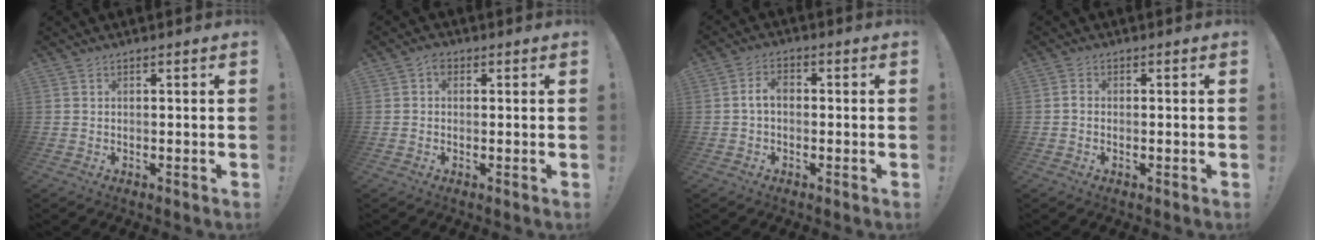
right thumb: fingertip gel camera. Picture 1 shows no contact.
{"total": 1.9, "force": [0.1, 1.4, 1.2], "torque": [-0.025, 0.007, 0.000]}
{"total": 4.3, "force": [-0.2, 2.6, 3.4], "torque": [-0.065, 0.015, -0.003]}
{"total": 1.3, "force": [-0.6, 0.7, 1.0], "torque": [-0.023, 0.007, -0.008]}